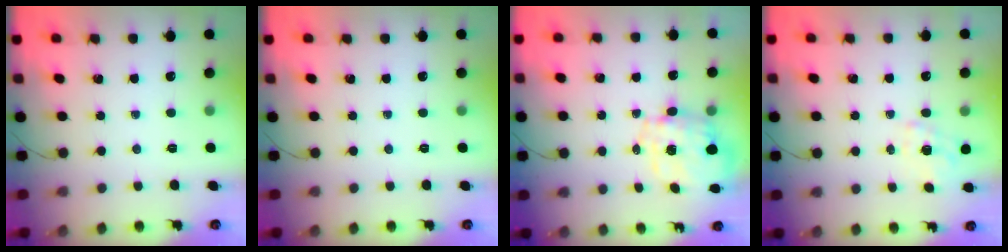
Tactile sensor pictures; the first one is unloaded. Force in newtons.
{"total": 0.0}
{"total": 10.0, "press": 9.9, "slide": 1.3}
{"total": 1.0, "press": 0.7, "slide": 0.7}